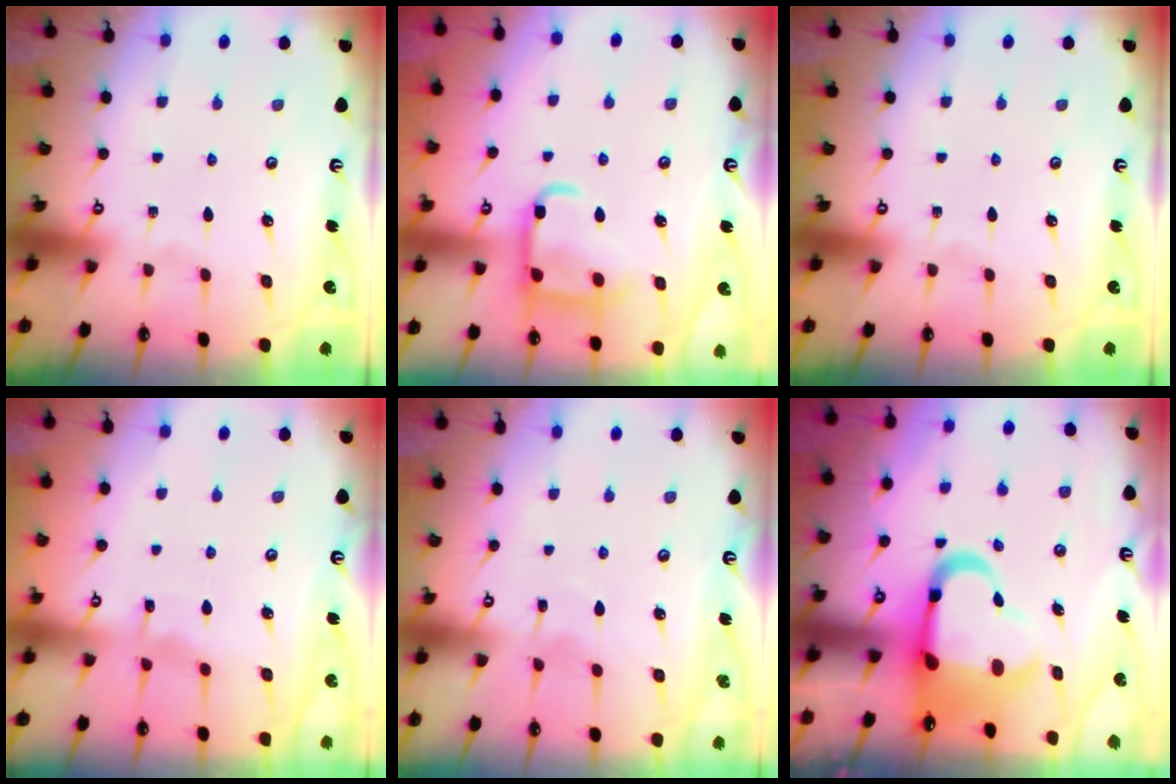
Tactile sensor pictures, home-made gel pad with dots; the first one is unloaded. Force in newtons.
{"total": 14.1, "press": 14.1, "slide": 1.3}
{"total": 0.0}
{"total": 4.7, "press": 4.7, "slide": 0.7}
{"total": 5.6, "press": 5.5, "slide": 0.5}
{"total": 13.1, "press": 13.0, "slide": 2.0}